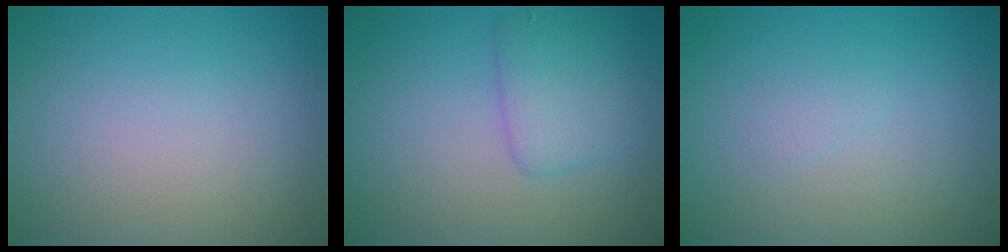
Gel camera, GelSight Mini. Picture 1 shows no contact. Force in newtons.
{"total": 3.0, "press": 3.0, "slide": 0.2}
{"total": 0.6, "press": 0.6, "slide": 0.1}